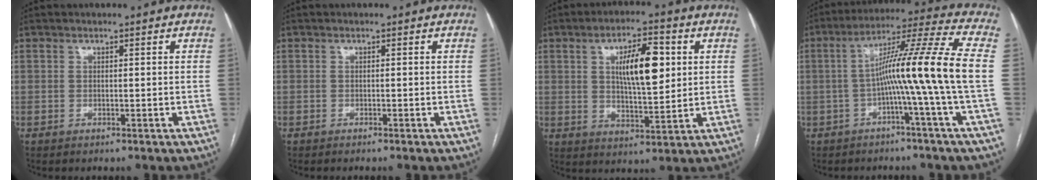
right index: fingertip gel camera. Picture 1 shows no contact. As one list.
[{"total": 0.7, "force": [-0.7, -0.1, 0.2], "torque": [-0.003, 0.000, -0.010]}, {"total": 10.2, "force": [2.5, 2.9, 9.5], "torque": [-0.158, 0.007, 0.045]}, {"total": 13.2, "force": [-2.0, -3.0, 12.7], "torque": [-0.201, 0.016, -0.041]}]